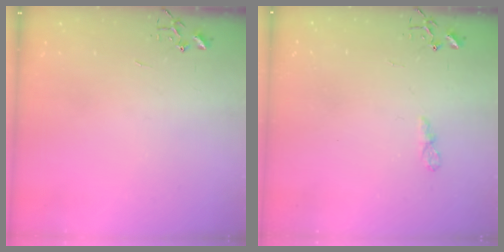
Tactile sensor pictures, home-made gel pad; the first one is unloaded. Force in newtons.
{"total": 4.8, "press": 4.7, "slide": 0.6}